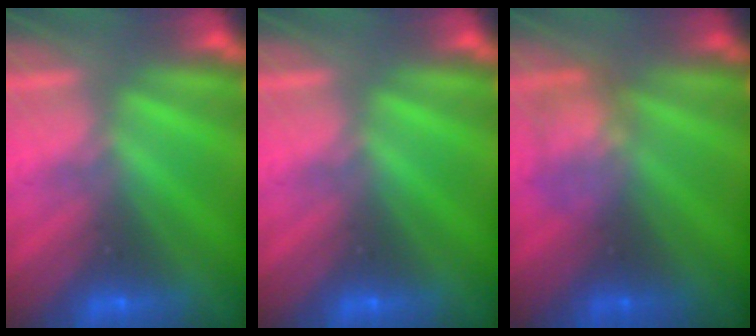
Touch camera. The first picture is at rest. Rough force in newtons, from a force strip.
{"total": 0.0}
{"total": 2.3}